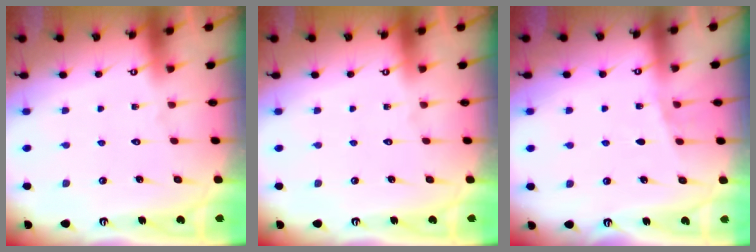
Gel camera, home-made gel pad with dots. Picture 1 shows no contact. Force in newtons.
{"total": 0.0}
{"total": 3.6, "press": 3.3, "slide": 1.4}